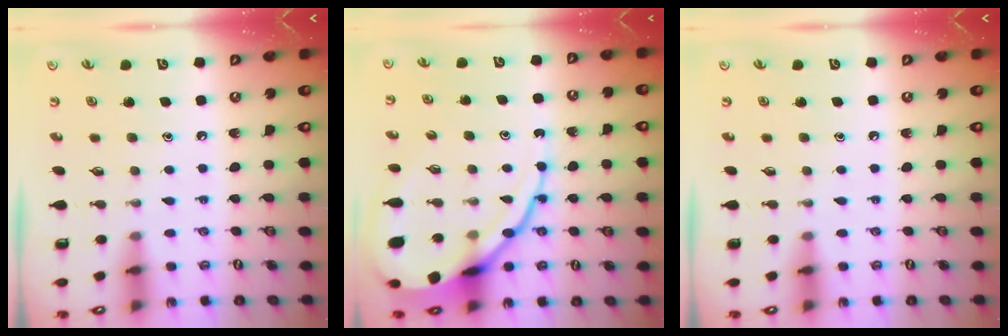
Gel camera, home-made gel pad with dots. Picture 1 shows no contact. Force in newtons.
{"total": 16.7, "press": 16.6, "slide": 1.6}
{"total": 0.0}